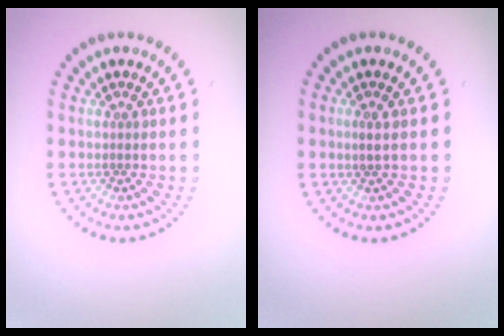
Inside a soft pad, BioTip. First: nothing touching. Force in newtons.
{"total": 1.0, "press": 0.9, "slide": 0.5}